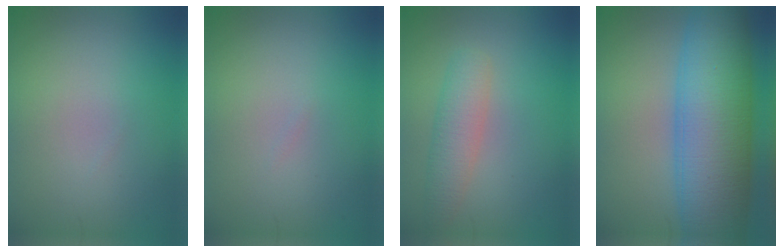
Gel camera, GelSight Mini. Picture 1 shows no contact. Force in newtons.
{"total": 0.0}
{"total": 3.0, "press": 3.0, "slide": 0.1}
{"total": 12.4, "press": 12.4, "slide": 0.2}